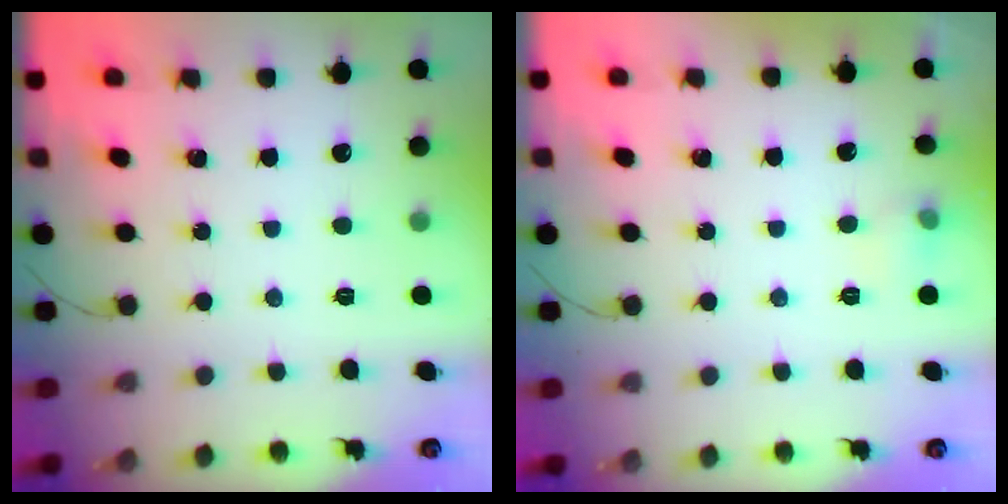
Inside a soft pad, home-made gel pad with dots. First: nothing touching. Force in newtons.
{"total": 5.1, "press": 4.8, "slide": 1.6}